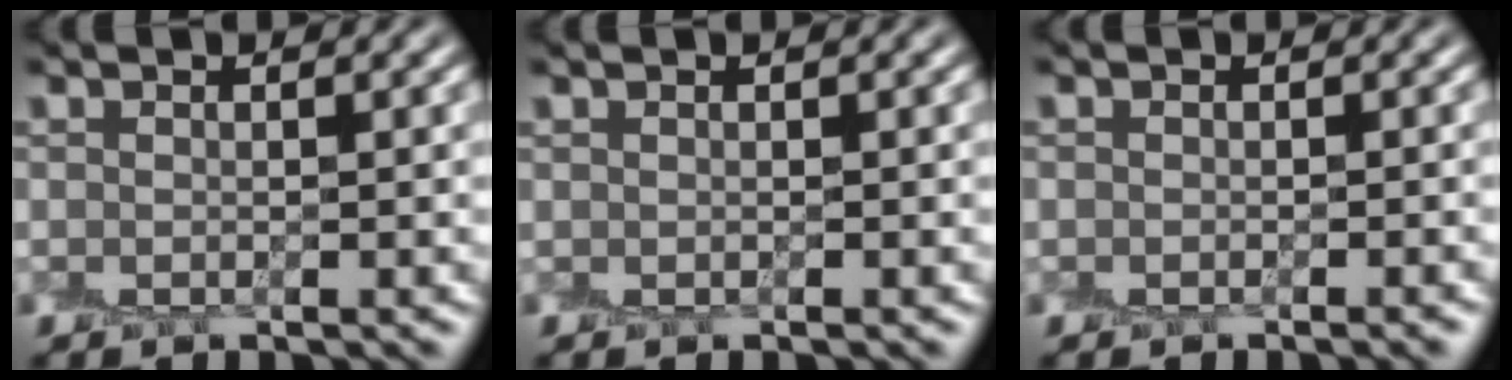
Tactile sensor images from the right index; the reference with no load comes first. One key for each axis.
{"total": 0.0}
{"total": 1.1, "fx": -0.9, "fy": 0.6, "fz": 0.1, "tx": 0.009, "ty": 0.001, "tz": -0.016}